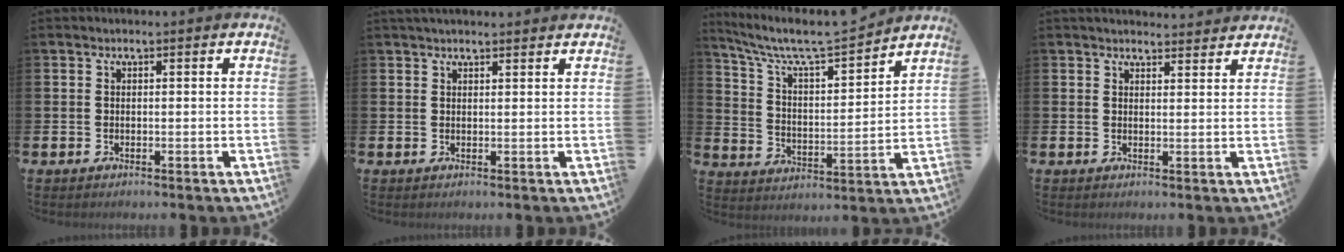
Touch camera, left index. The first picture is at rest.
{"total": 1.6, "force": [1.5, 0.3, 0.4], "torque": [-0.004, -0.001, 0.026]}
{"total": 8.5, "force": [7.8, 1.2, 3.0], "torque": [-0.093, -0.058, 0.132]}
{"total": 2.6, "force": [2.6, 0.5, 0.1], "torque": [0.000, -0.016, 0.046]}